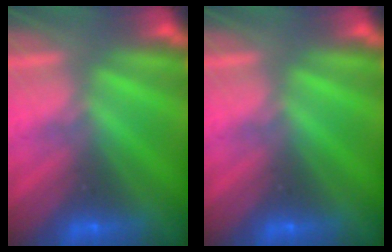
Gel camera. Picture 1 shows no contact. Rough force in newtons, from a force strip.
{"total": 0.0}